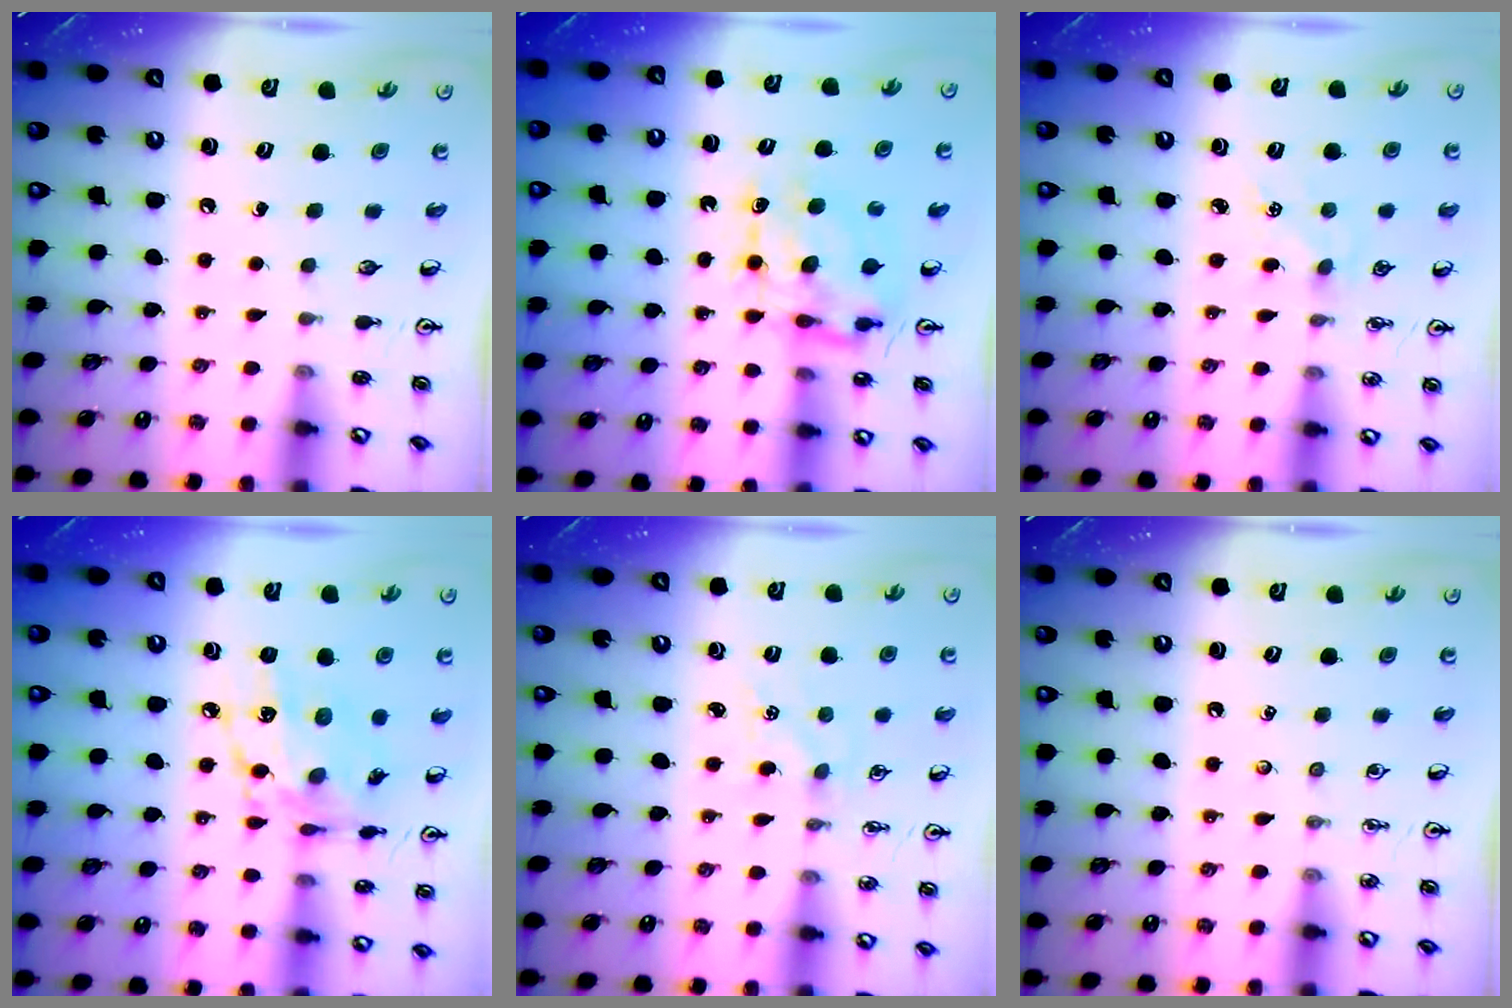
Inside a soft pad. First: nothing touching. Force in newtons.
{"total": 7.2, "press": 7.2, "slide": 0.6}
{"total": 4.5, "press": 4.4, "slide": 0.5}
{"total": 13.2, "press": 13.1, "slide": 0.6}
{"total": 2.1, "press": 2.1, "slide": 0.3}
{"total": 0.0}